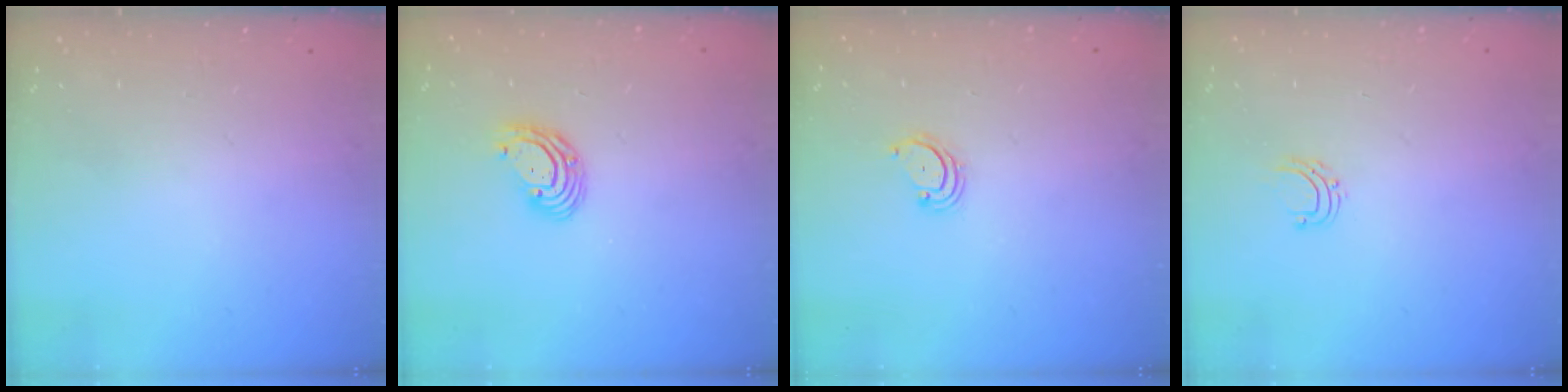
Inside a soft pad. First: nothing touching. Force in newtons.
{"total": 6.4, "press": 6.3, "slide": 1.2}
{"total": 2.9, "press": 2.9, "slide": 0.3}
{"total": 4.5, "press": 4.5, "slide": 0.3}